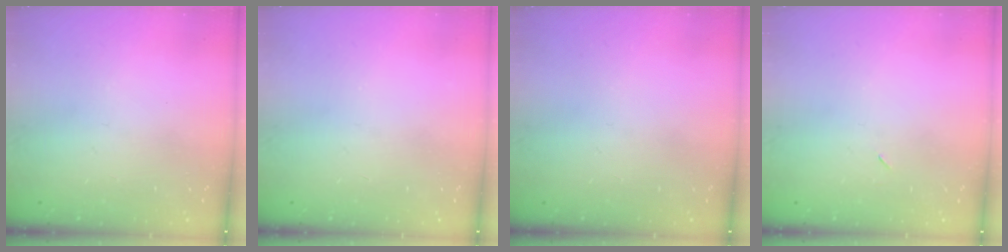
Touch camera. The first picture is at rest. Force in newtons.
{"total": 0.0}
{"total": 0.0}
{"total": 2.3, "press": 2.0, "slide": 1.2}